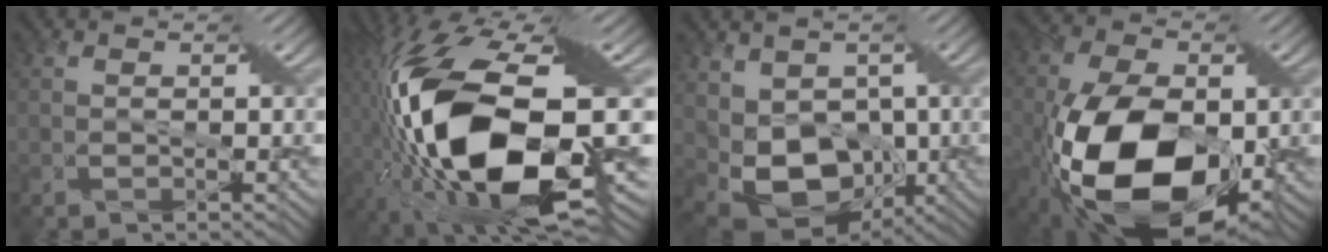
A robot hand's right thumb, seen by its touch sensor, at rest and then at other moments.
{"total": 19.0, "force": [-4.1, 7.2, 17.1], "torque": [-0.381, -0.017, -0.063]}
{"total": 9.1, "force": [-0.3, 6.8, 6.1], "torque": [-0.131, -0.030, -0.004]}
{"total": 18.8, "force": [-6.0, 10.7, 14.2], "torque": [-0.298, -0.052, -0.083]}